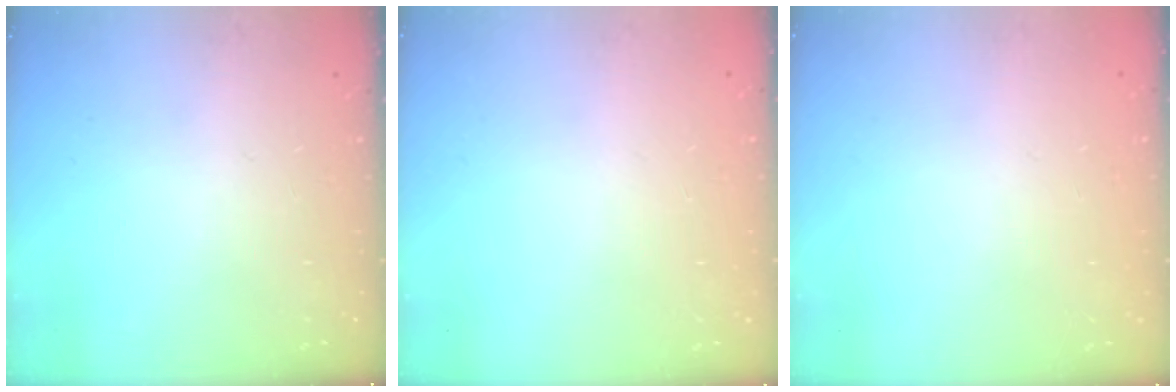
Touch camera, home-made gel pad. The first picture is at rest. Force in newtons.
{"total": 0.0}
{"total": 0.0}